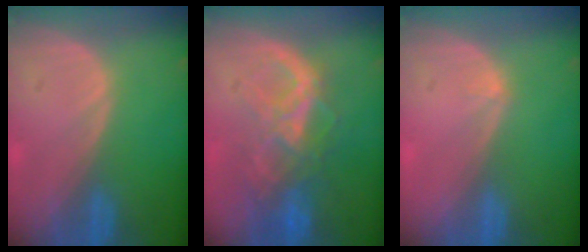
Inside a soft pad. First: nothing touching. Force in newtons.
{"total": 8.6, "press": 7.5, "slide": 4.2}
{"total": 0.6, "press": 0.4, "slide": 0.5}